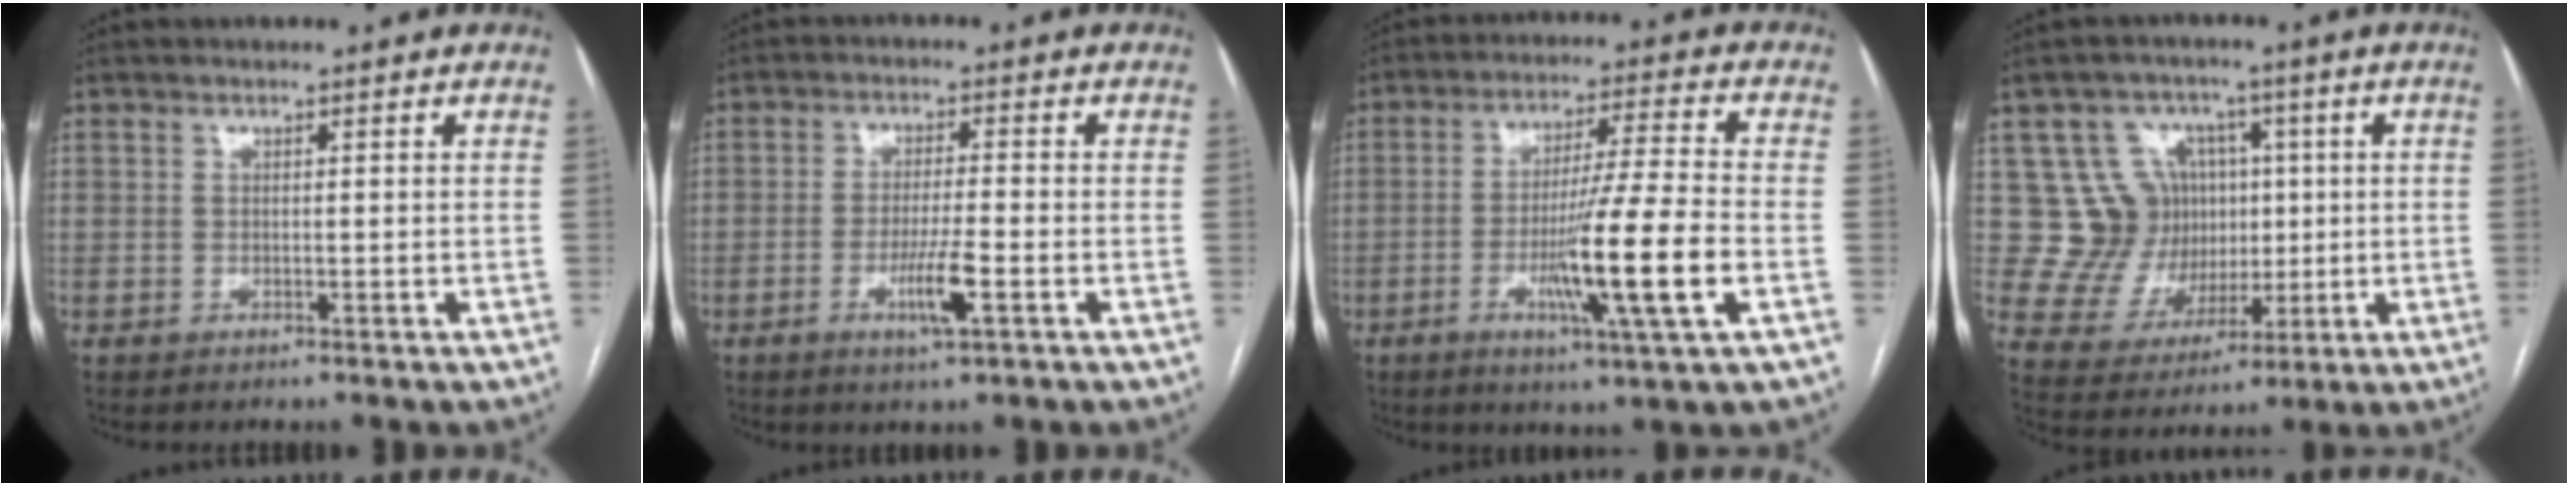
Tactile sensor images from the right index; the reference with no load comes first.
{"total": 5.5, "force": [-2.1, 0.3, 5.0], "torque": [-0.095, -0.009, -0.039]}
{"total": 13.3, "force": [-3.8, -0.9, 12.7], "torque": [-0.227, -0.018, -0.070]}
{"total": 11.7, "force": [2.7, 10.7, 3.8], "torque": [-0.067, 0.041, 0.065]}